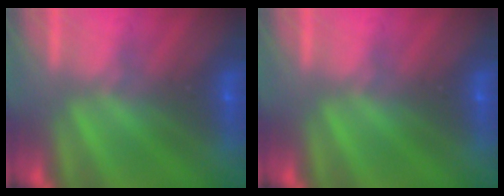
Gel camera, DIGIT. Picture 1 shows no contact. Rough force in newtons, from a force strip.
{"total": 0.0}